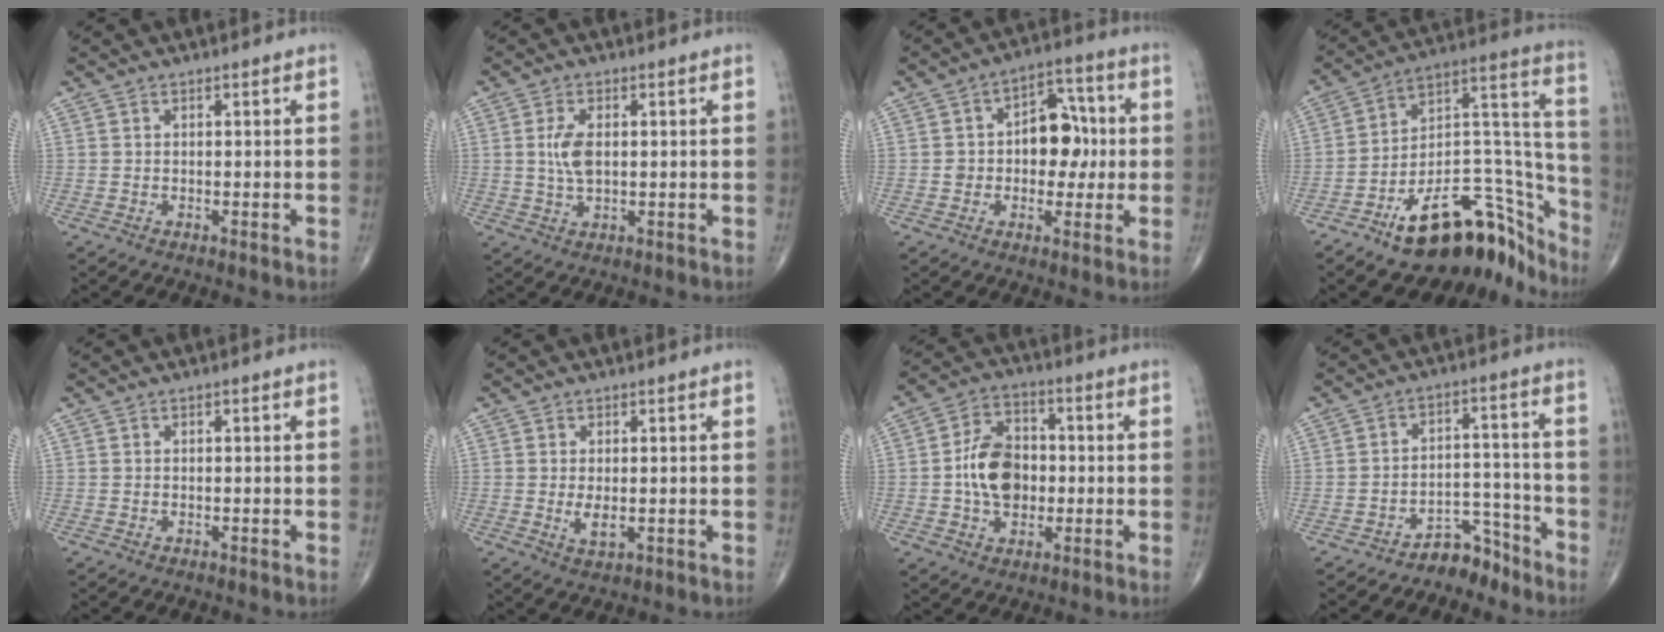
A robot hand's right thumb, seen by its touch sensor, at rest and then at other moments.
{"total": 5.0, "force": [0.6, 2.5, 4.3], "torque": [-0.091, -0.002, 0.012]}
{"total": 10.8, "force": [0.3, 7.5, 7.8], "torque": [-0.060, 0.030, 0.000]}
{"total": 24.8, "force": [-17.4, 11.0, 13.8], "torque": [-0.104, 0.136, -0.269]}
{"total": 0.0}
{"total": 2.9, "force": [-0.3, 1.4, 2.5], "torque": [-0.046, -0.008, -0.002]}
{"total": 11.4, "force": [-0.7, 8.1, 8.1], "torque": [-0.115, 0.019, -0.019]}
{"total": 6.0, "force": [-5.3, 2.7, 0.6], "torque": [0.017, 0.082, -0.089]}